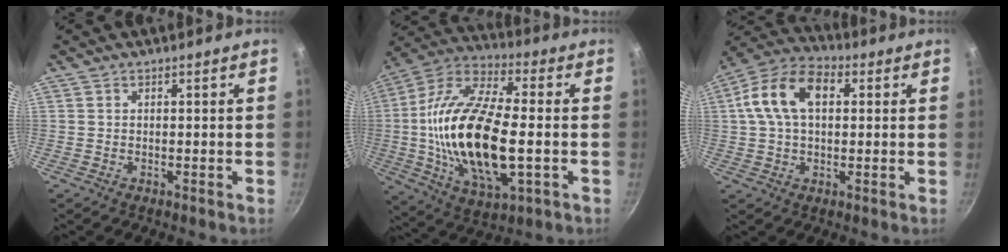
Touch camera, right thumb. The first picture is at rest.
{"total": 24.3, "force": [-2.0, 10.6, 21.8], "torque": [-0.423, 0.015, -0.047]}
{"total": 13.2, "force": [2.7, 8.3, 9.9], "torque": [-0.166, 0.026, 0.029]}